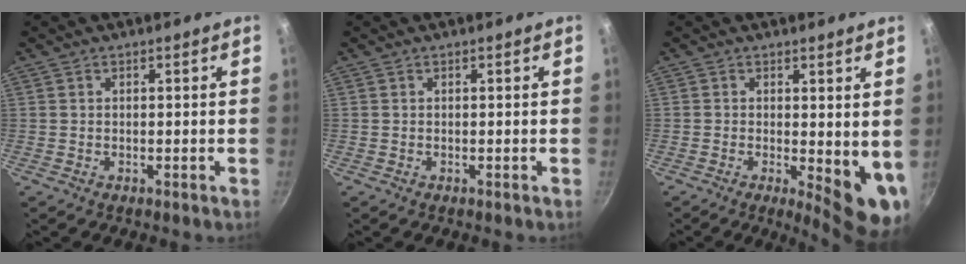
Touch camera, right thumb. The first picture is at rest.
{"total": 0.0}
{"total": 8.8, "force": [-0.2, 3.4, 8.2], "torque": [-0.090, -0.017, 0.000]}